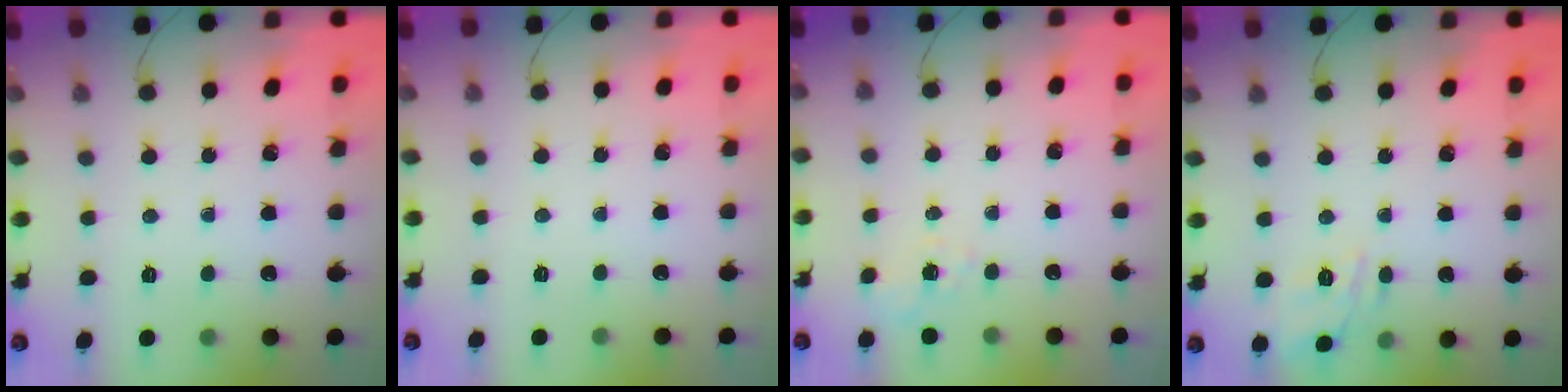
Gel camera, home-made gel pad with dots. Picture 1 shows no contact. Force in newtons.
{"total": 2.5, "press": 2.4, "slide": 0.5}
{"total": 6.1, "press": 5.9, "slide": 1.3}
{"total": 10.7, "press": 10.7, "slide": 1.3}